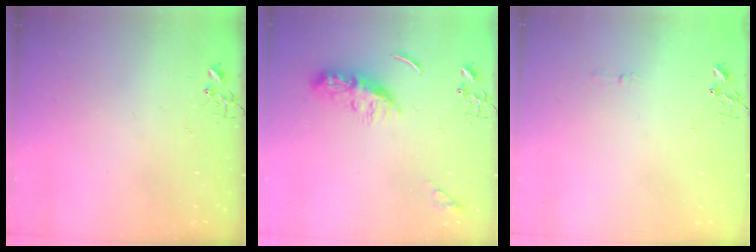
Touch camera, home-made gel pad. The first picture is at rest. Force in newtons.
{"total": 8.9, "press": 8.9, "slide": 0.6}
{"total": 3.3, "press": 3.2, "slide": 0.4}